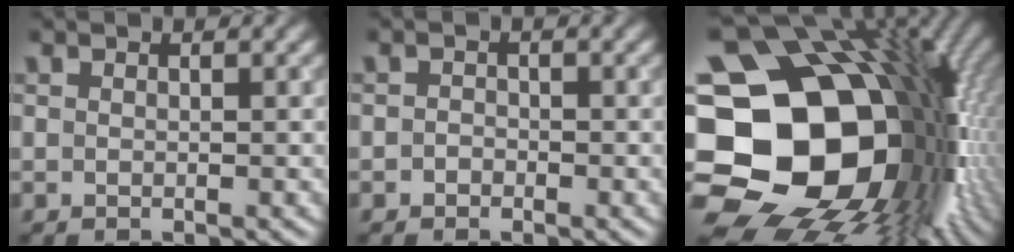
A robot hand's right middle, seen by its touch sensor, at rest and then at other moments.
{"total": 0.9, "force": [-0.4, 0.7, 0.2], "torque": [-0.002, -0.002, -0.010]}
{"total": 23.1, "force": [-3.5, 18.2, 13.7], "torque": [-0.228, -0.006, -0.090]}